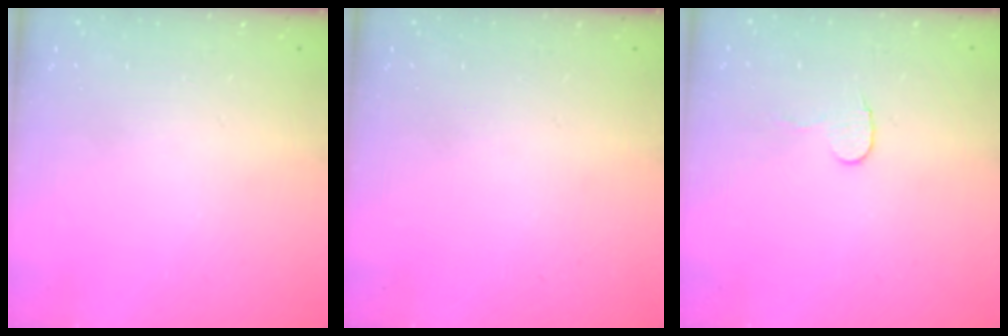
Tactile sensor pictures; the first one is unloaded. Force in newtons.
{"total": 0.0}
{"total": 5.0, "press": 5.0, "slide": 0.4}